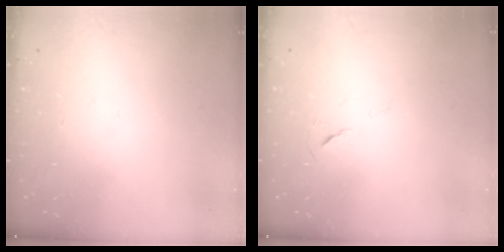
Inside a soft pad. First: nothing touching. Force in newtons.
{"total": 5.1, "press": 4.7, "slide": 2.1}